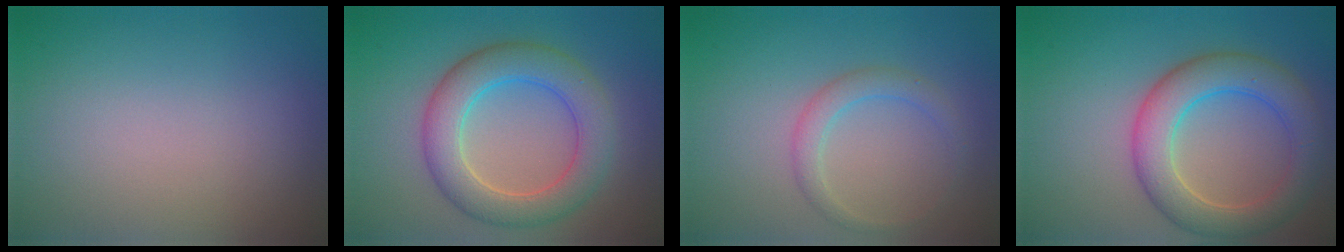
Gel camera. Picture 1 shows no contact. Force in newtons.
{"total": 4.7, "press": 4.7, "slide": 0.5}
{"total": 2.0, "press": 2.0, "slide": 0.2}
{"total": 6.0, "press": 6.0, "slide": 0.3}